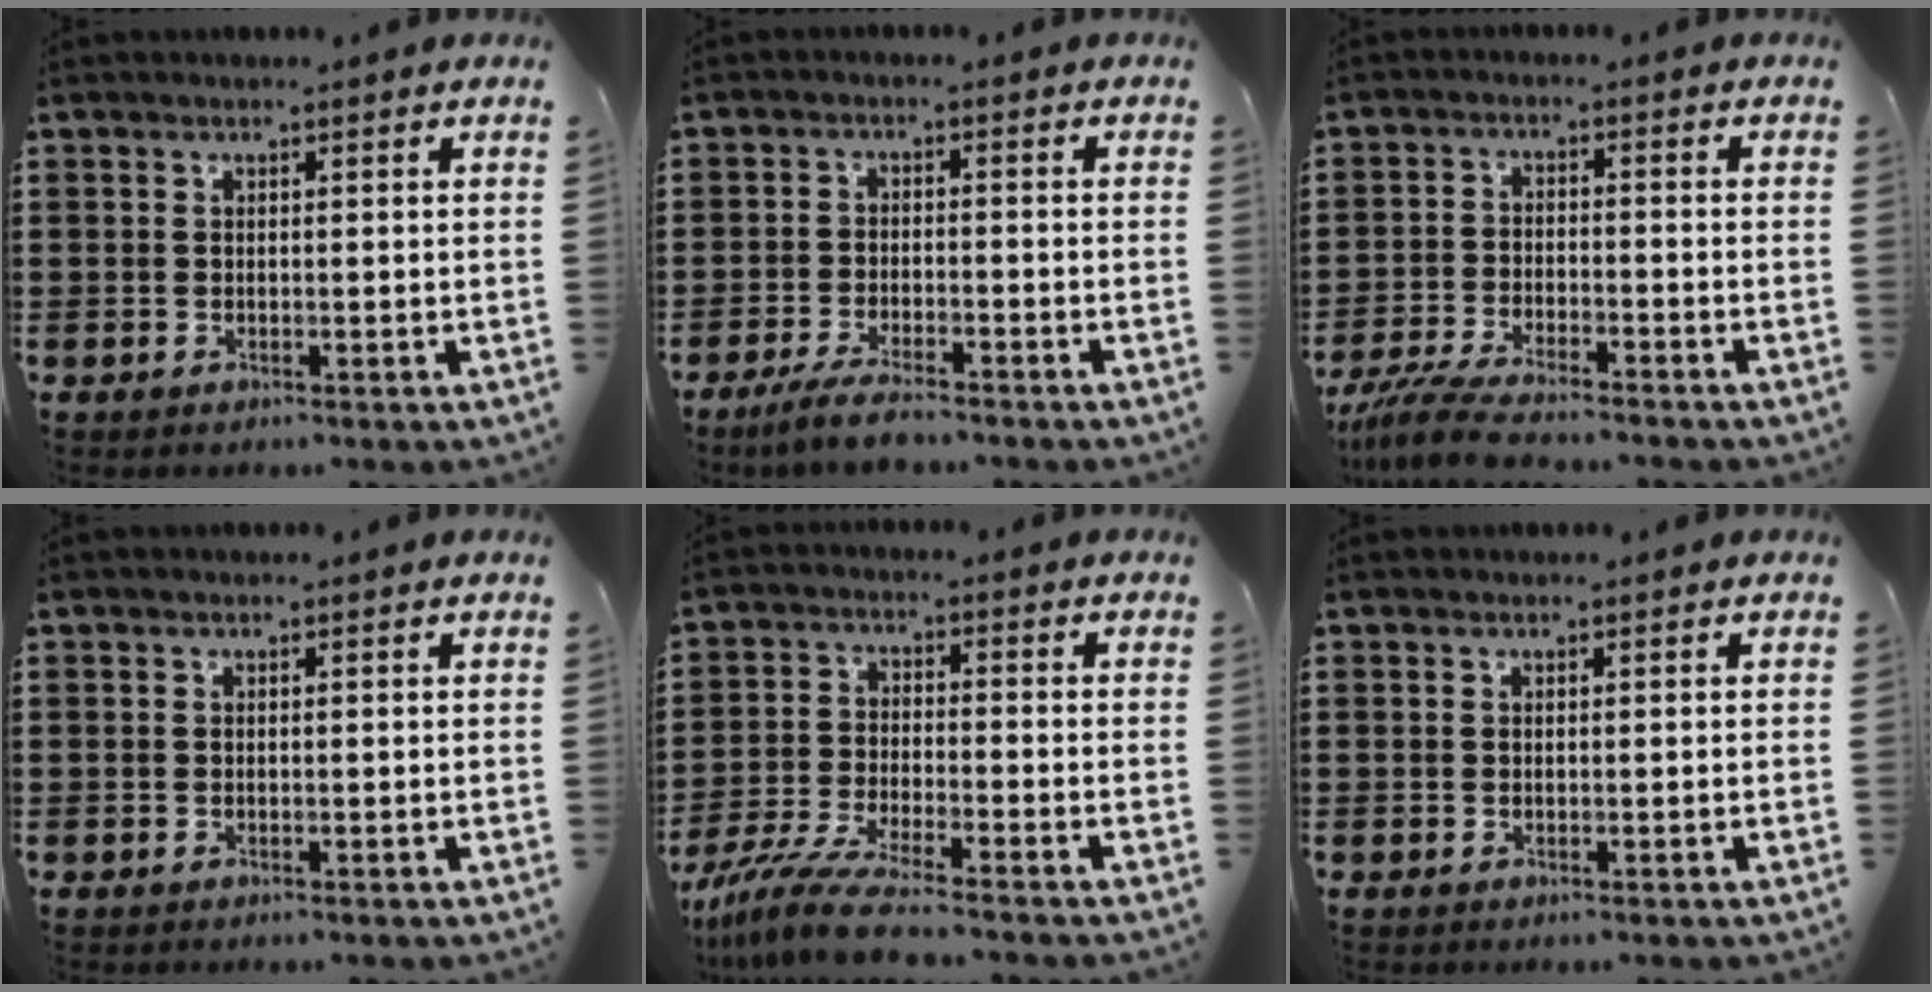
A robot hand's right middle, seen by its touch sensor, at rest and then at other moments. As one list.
[{"total": 4.3, "force": [-3.7, 0.5, 2.2], "torque": [-0.049, -0.005, -0.073]}, {"total": 5.8, "force": [-5.3, 0.5, 2.3], "torque": [-0.062, -0.011, -0.108]}, {"total": 0.0}, {"total": 7.6, "force": [-6.6, 0.1, 3.7], "torque": [-0.087, -0.012, -0.130]}, {"total": 0.0}]